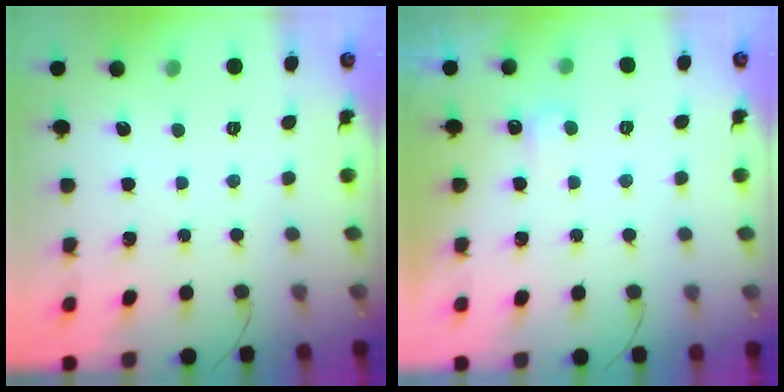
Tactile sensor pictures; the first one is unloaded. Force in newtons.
{"total": 2.4, "press": 2.4, "slide": 0.6}